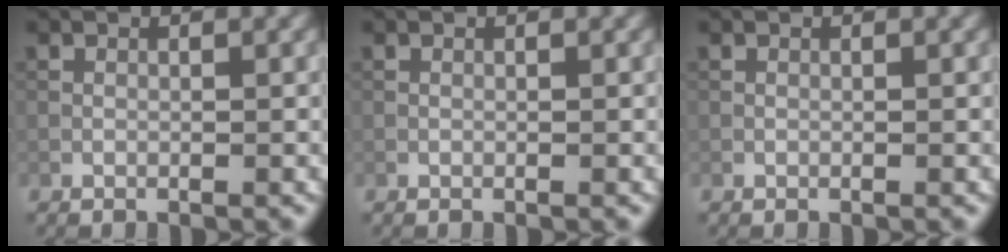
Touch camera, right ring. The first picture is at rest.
{"total": 0.0}
{"total": 0.0}